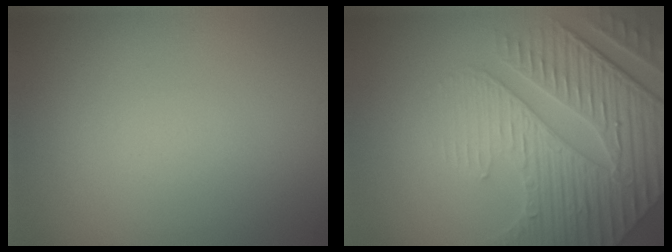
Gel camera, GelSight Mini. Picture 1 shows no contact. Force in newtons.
{"total": 8.3, "press": 5.9, "slide": 5.8}